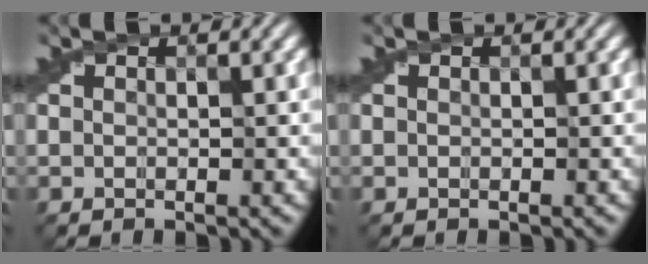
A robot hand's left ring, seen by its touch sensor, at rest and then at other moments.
{"total": 0.0}